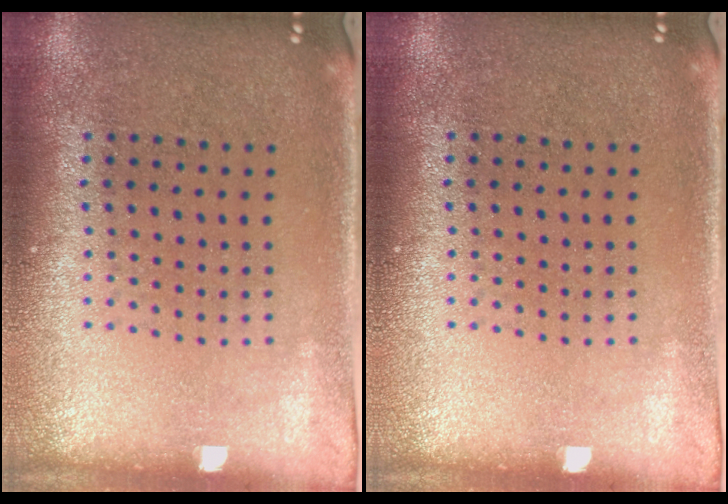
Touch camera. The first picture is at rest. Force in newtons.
{"total": 0.0}